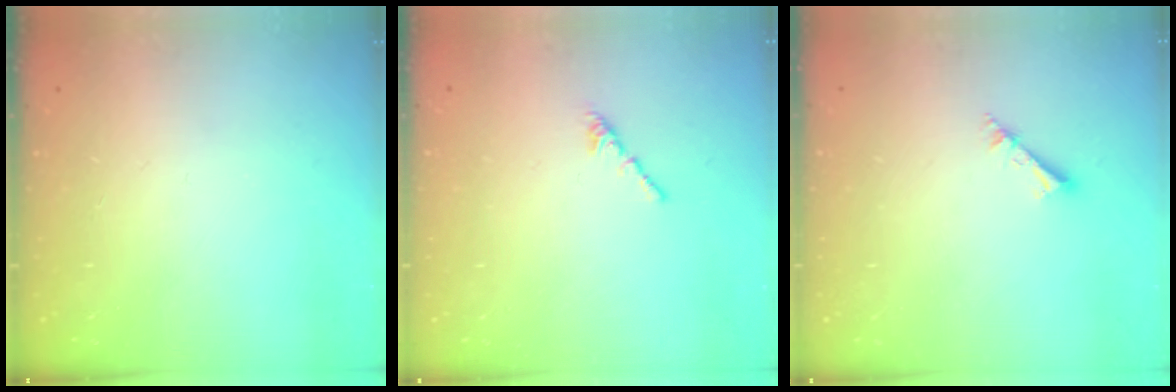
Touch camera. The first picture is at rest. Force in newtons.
{"total": 1.3, "press": 1.2, "slide": 0.4}
{"total": 2.3, "press": 2.3, "slide": 0.1}